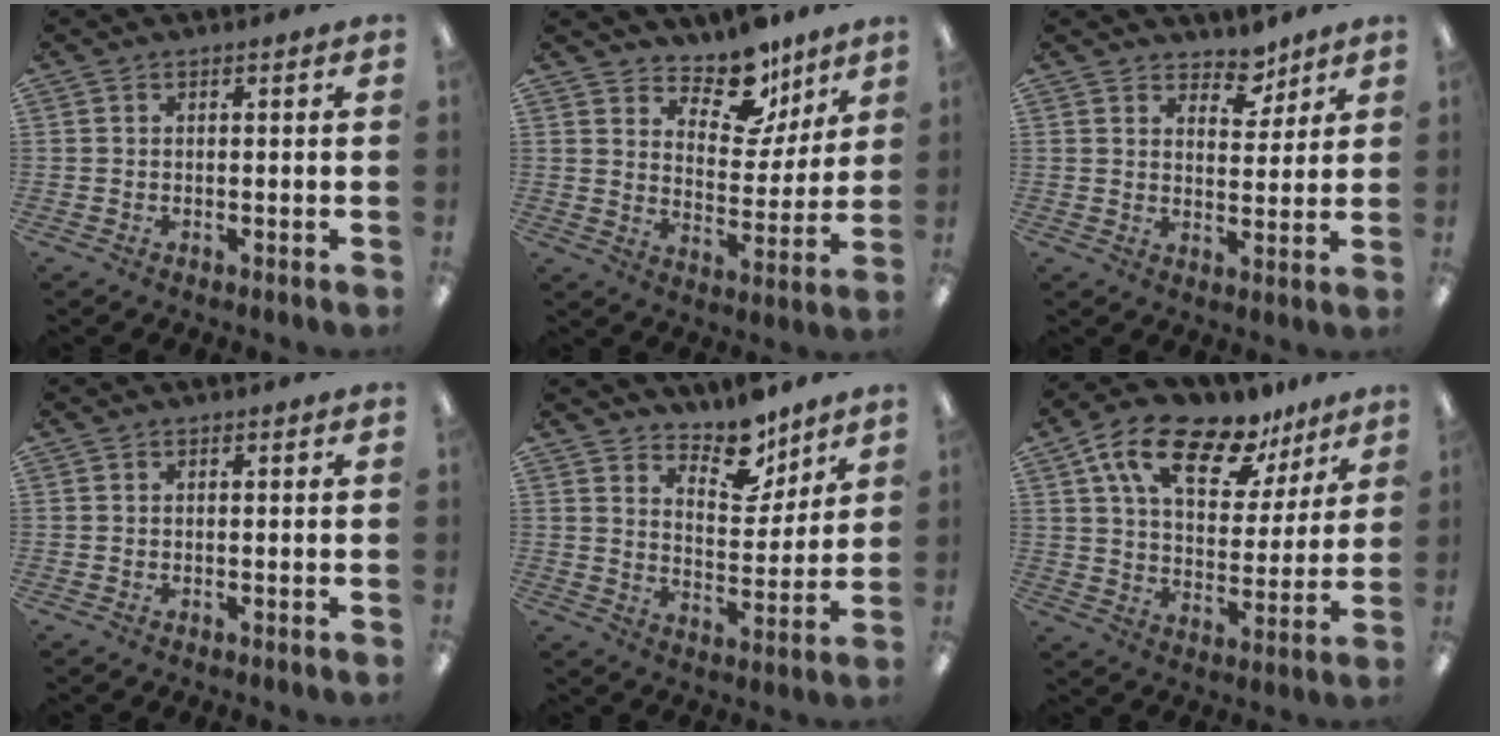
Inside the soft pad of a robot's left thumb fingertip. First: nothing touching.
{"total": 12.4, "force": [9.9, 5.9, 4.6], "torque": [-0.057, -0.075, 0.179]}
{"total": 6.3, "force": [5.2, 3.2, 1.9], "torque": [-0.012, -0.033, 0.089]}
{"total": 0.0}
{"total": 10.7, "force": [9.0, 4.4, 3.7], "torque": [-0.038, -0.068, 0.161]}
{"total": 18.2, "force": [11.7, 8.8, 11.0], "torque": [-0.192, -0.055, 0.202]}